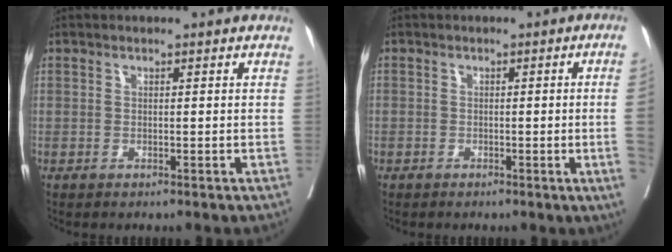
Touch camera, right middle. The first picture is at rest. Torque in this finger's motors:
{"motor_torque": [0.32, -0.24, -0.65, -0.21]}